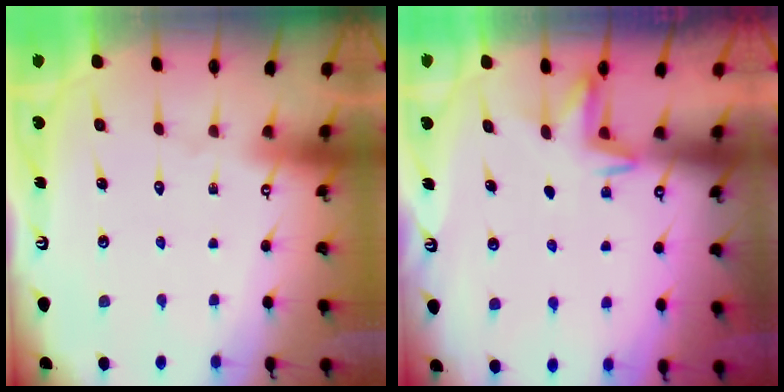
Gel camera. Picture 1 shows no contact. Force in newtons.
{"total": 3.2, "press": 3.2, "slide": 0.5}